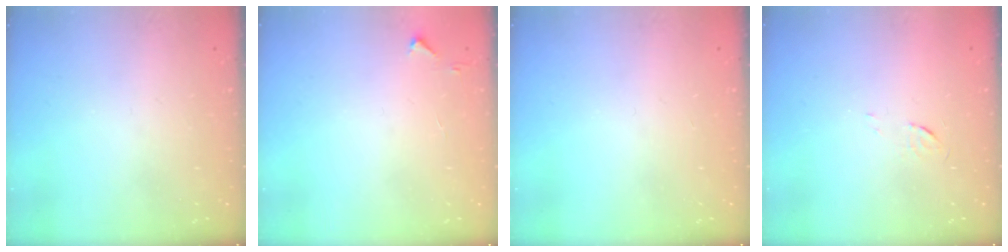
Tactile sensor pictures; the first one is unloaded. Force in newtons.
{"total": 2.8, "press": 2.8, "slide": 0.4}
{"total": 0.0}
{"total": 3.4, "press": 3.4, "slide": 0.3}